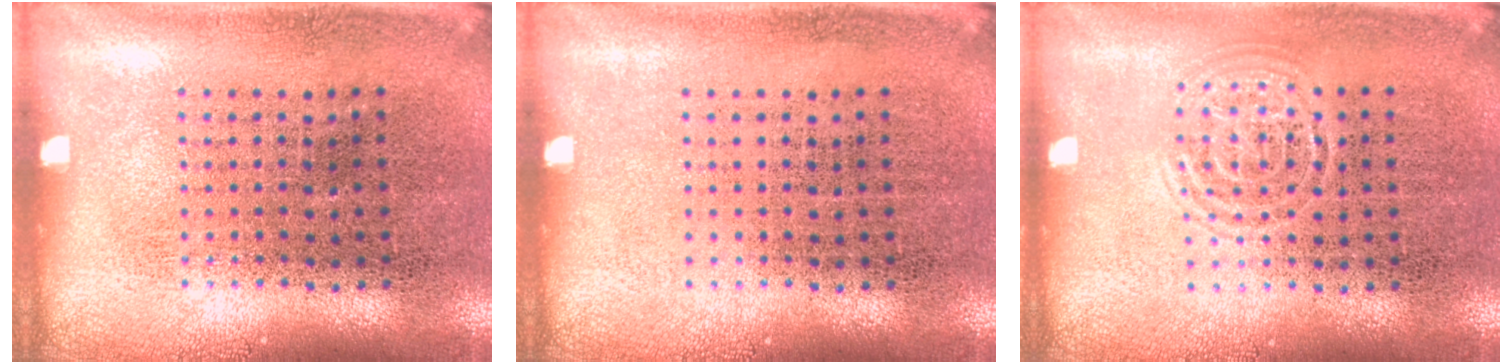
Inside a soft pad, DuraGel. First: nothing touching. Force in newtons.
{"total": 0.0}
{"total": 1.5, "press": 1.5, "slide": 0.3}